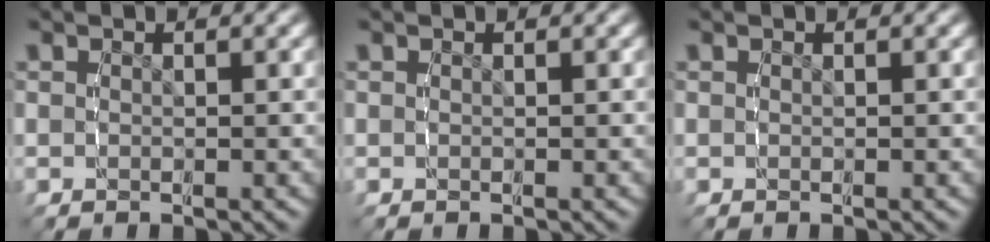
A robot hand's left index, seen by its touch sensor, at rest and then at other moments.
{"total": 0.0}
{"total": 0.0}